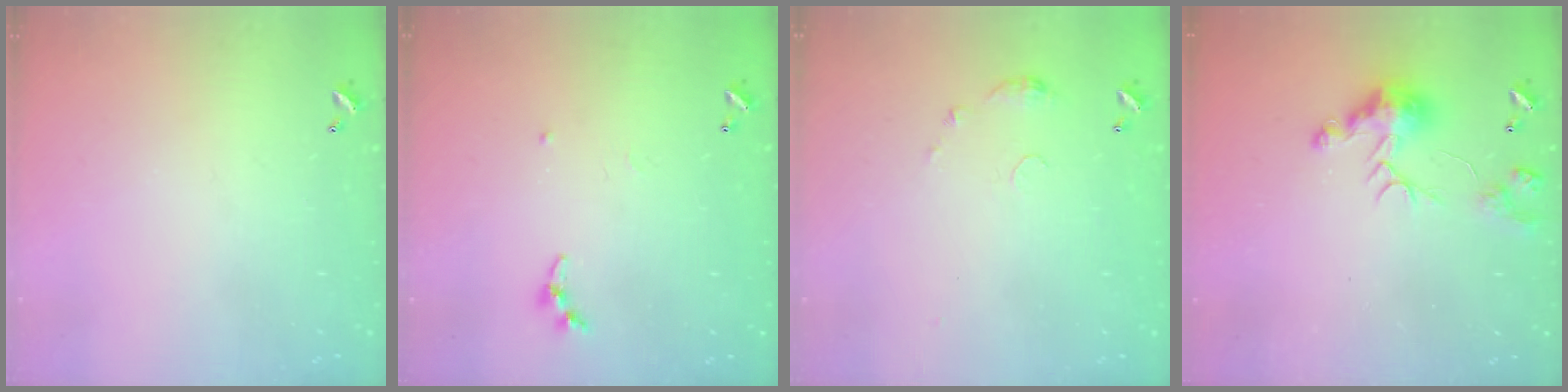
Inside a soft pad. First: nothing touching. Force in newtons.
{"total": 5.3, "press": 5.2, "slide": 0.7}
{"total": 4.7, "press": 4.6, "slide": 0.7}
{"total": 11.0, "press": 11.0, "slide": 0.7}